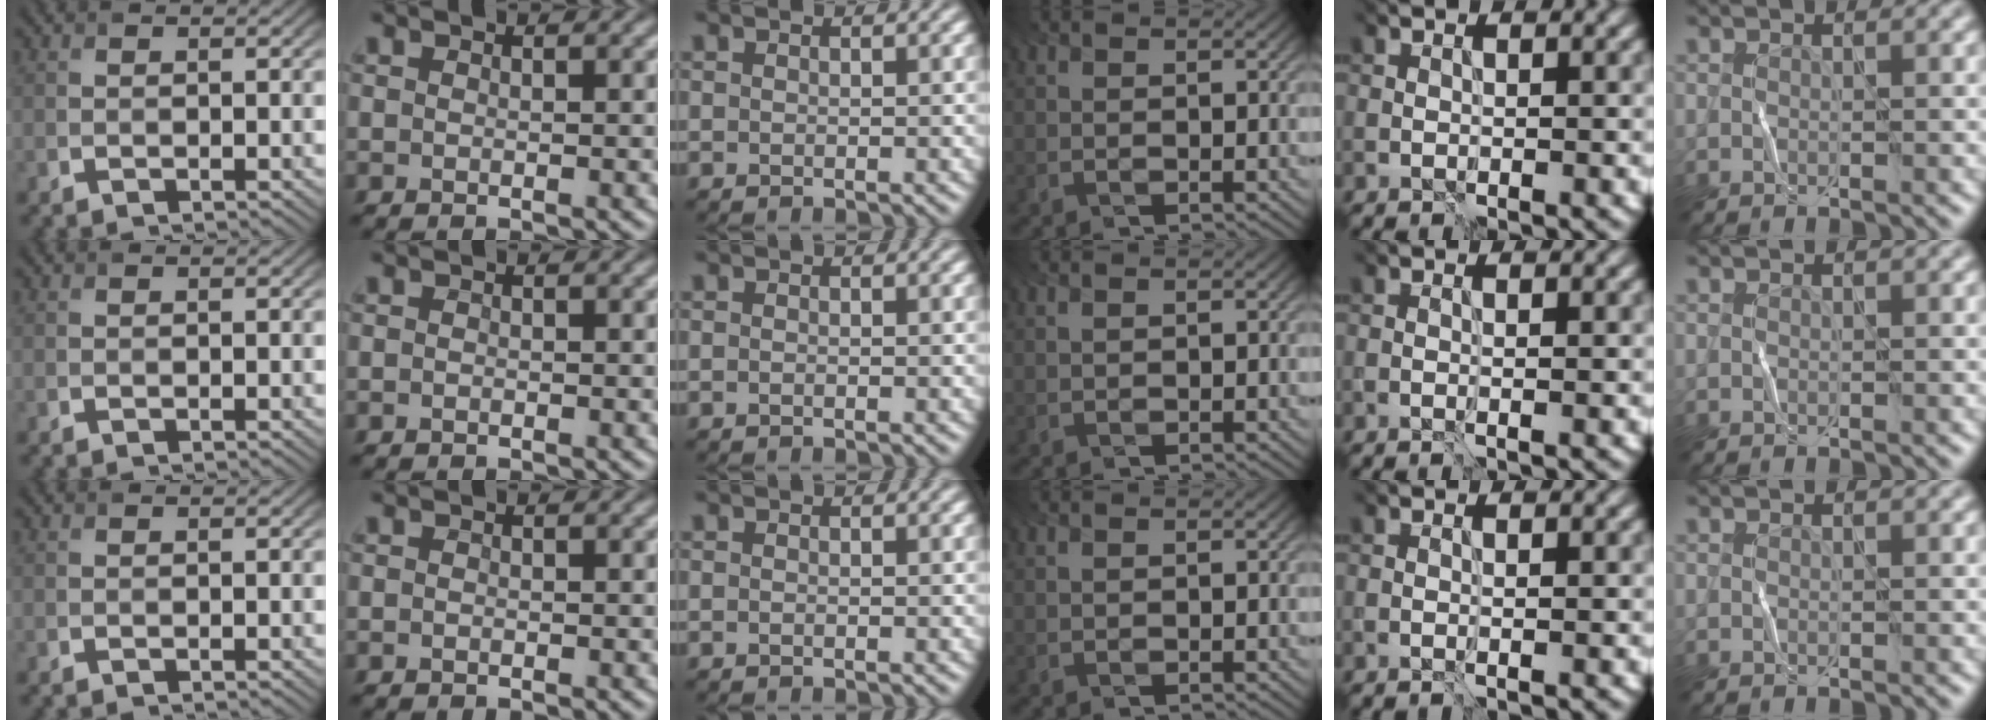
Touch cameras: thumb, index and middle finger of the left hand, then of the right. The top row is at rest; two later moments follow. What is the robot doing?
{"motion": "fold", "object": "bandana"}